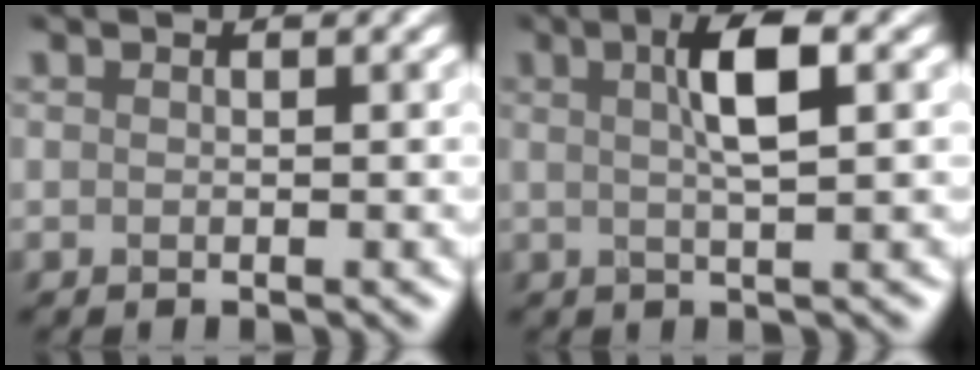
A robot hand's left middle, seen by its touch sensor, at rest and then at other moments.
{"total": 3.0, "force": [1.2, 0.3, 2.7], "torque": [-0.050, 0.011, 0.017]}